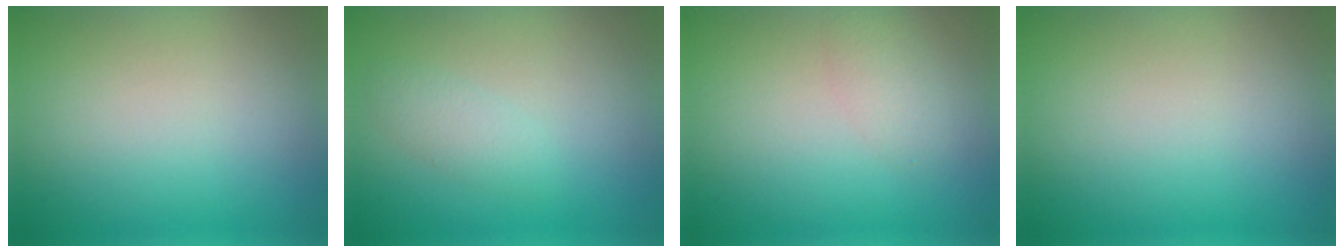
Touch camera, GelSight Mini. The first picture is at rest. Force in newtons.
{"total": 1.5, "press": 1.5, "slide": 0.0}
{"total": 1.6, "press": 1.6, "slide": 0.1}
{"total": 0.0}